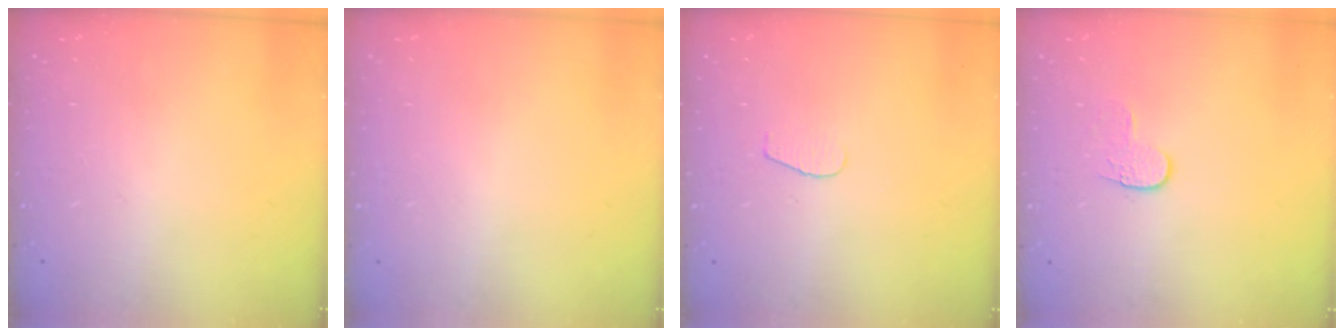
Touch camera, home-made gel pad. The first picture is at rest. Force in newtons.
{"total": 0.6, "press": 0.5, "slide": 0.2}
{"total": 3.7, "press": 3.6, "slide": 0.4}
{"total": 3.8, "press": 3.8, "slide": 0.5}